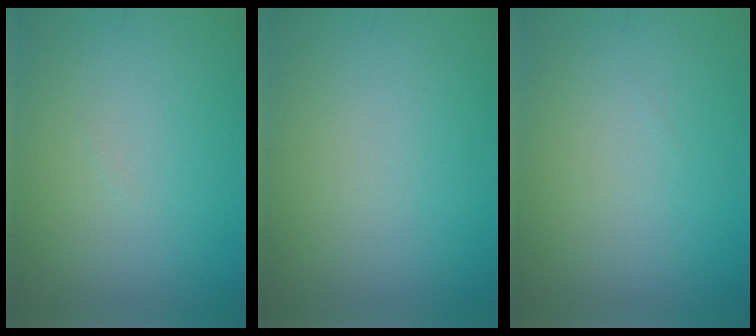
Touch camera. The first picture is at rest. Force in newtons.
{"total": 0.0}
{"total": 0.0}